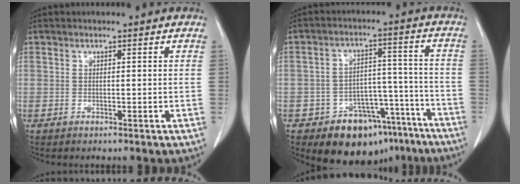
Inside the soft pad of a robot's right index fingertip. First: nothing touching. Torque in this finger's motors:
{"motor_torque": [0.02, -0.09, 0.02, -0.01]}